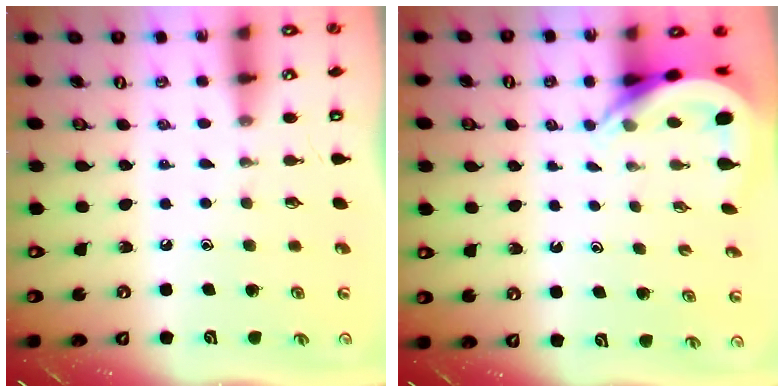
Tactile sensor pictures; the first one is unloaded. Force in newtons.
{"total": 4.6, "press": 4.6, "slide": 0.5}